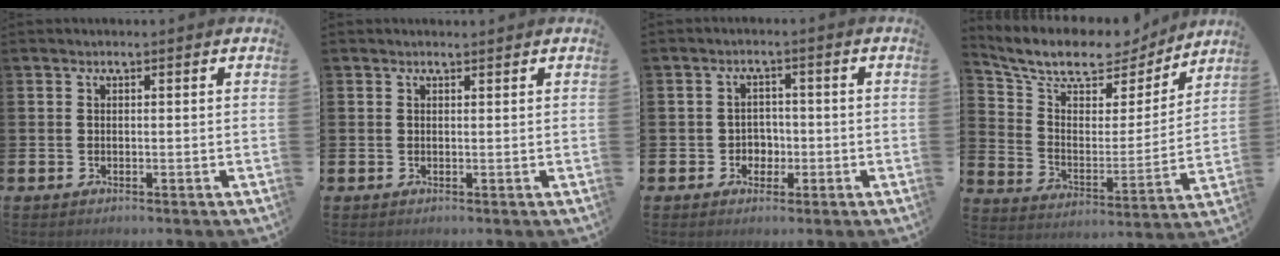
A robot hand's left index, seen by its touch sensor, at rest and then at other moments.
{"total": 0.5, "force": [0.5, 0.0, 0.0], "torque": [0.008, -0.003, 0.008]}
{"total": 2.4, "force": [-0.7, 2.2, 0.7], "torque": [-0.011, 0.002, -0.021]}
{"total": 10.0, "force": [8.8, 3.7, 3.1], "torque": [-0.098, -0.062, 0.148]}